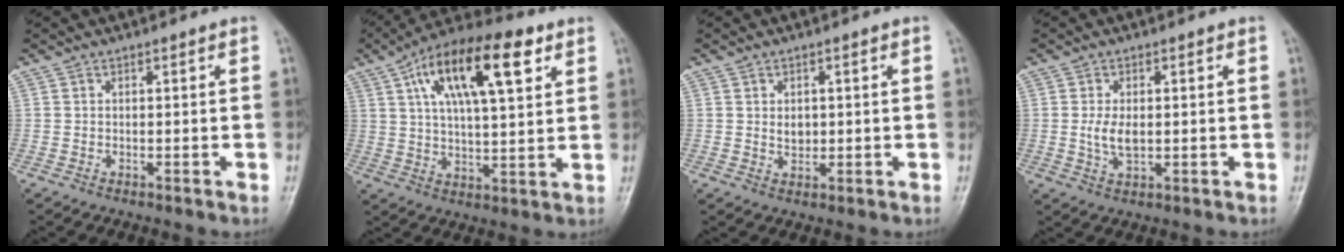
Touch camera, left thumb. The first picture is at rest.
{"total": 18.5, "force": [7.9, 6.9, 15.2], "torque": [-0.239, -0.002, 0.129]}
{"total": 2.6, "force": [0.4, 2.0, 1.7], "torque": [-0.017, -0.004, 0.010]}
{"total": 4.3, "force": [0.1, 2.4, 3.6], "torque": [-0.074, -0.005, 0.003]}